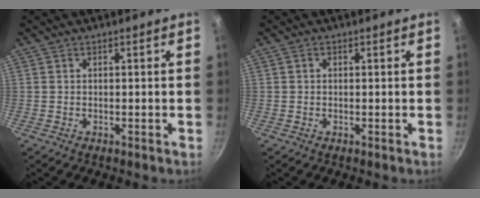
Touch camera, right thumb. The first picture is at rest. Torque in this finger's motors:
{"motor_torque": [0.28, 0.04, 0.01, 0.51, -0.02]}